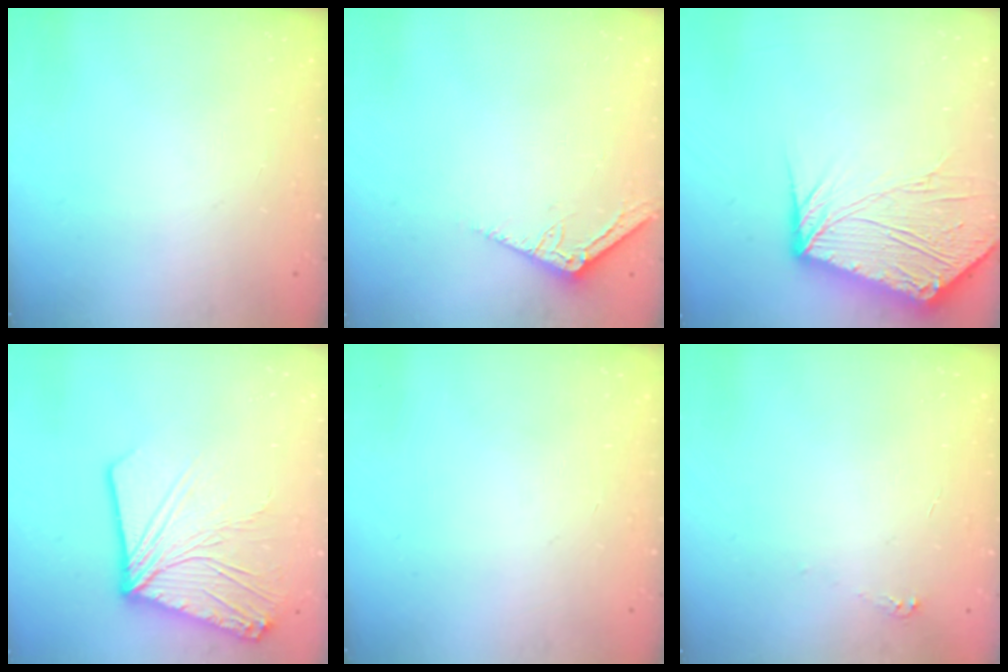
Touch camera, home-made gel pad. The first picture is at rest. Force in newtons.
{"total": 3.2, "press": 3.2, "slide": 0.3}
{"total": 16.8, "press": 16.7, "slide": 2.1}
{"total": 17.4, "press": 17.2, "slide": 2.3}
{"total": 0.0}
{"total": 2.5, "press": 2.5, "slide": 0.3}